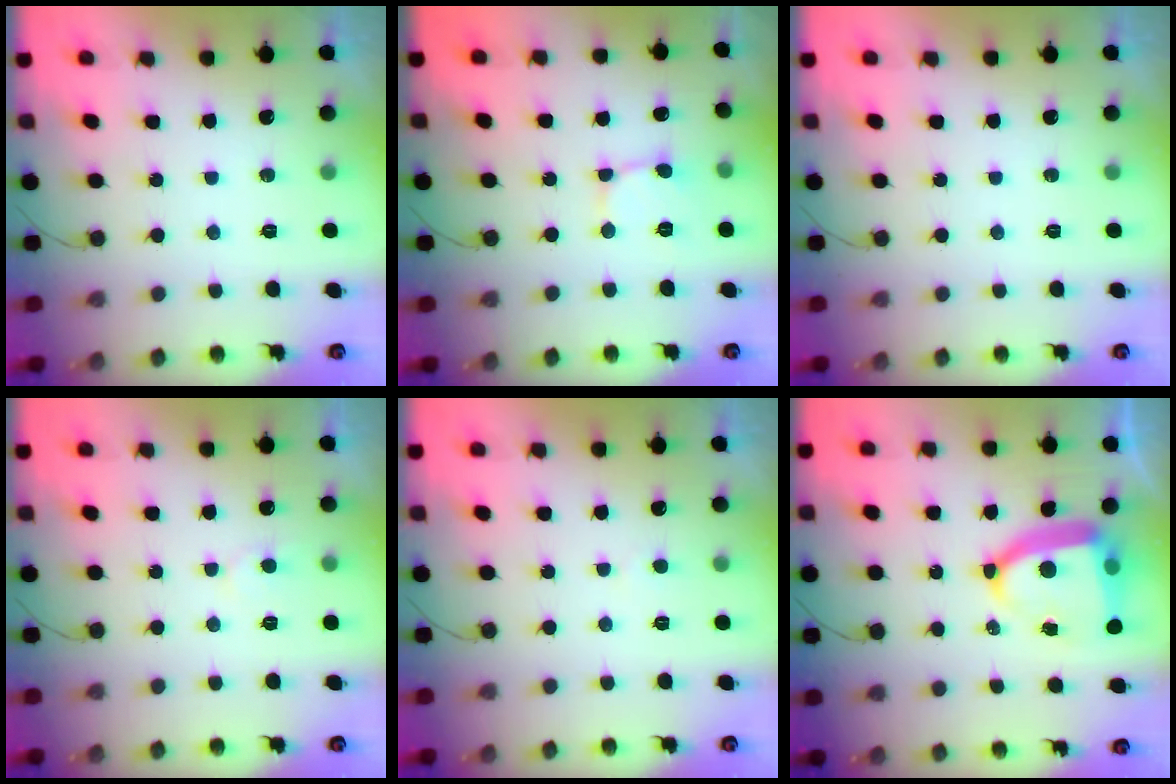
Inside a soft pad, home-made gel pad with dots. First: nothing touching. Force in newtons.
{"total": 2.4, "press": 2.4, "slide": 0.1}
{"total": 0.0}
{"total": 5.6, "press": 5.6, "slide": 0.3}
{"total": 2.6, "press": 2.6, "slide": 0.3}
{"total": 13.9, "press": 13.9, "slide": 1.5}